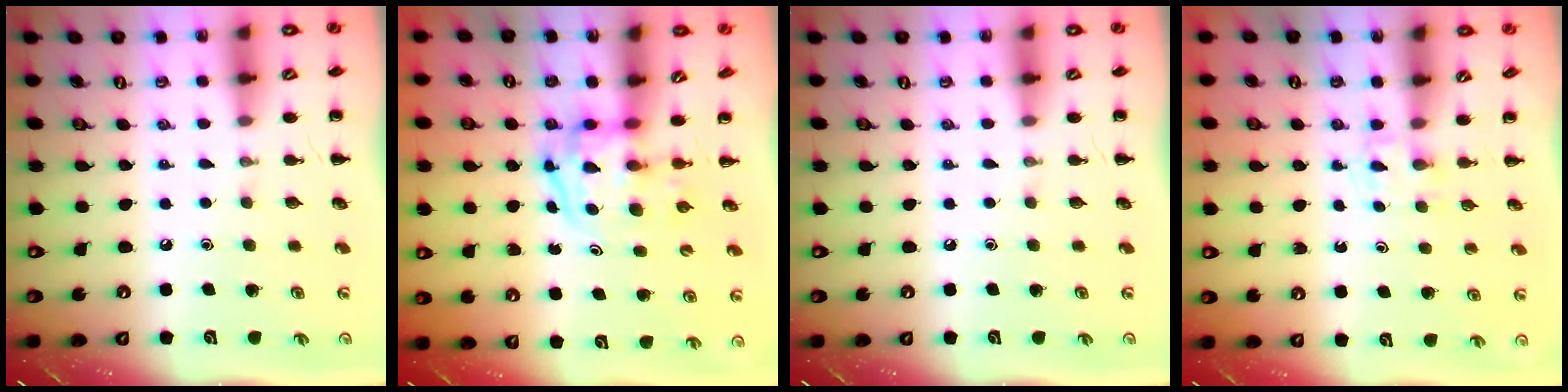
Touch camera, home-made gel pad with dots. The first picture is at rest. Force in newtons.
{"total": 3.9, "press": 3.8, "slide": 0.6}
{"total": 0.0}
{"total": 2.3, "press": 2.1, "slide": 0.8}